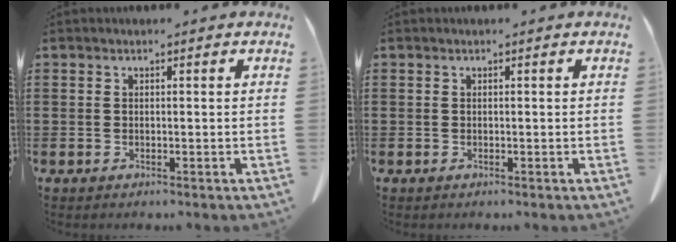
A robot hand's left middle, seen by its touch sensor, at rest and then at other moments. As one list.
[{"total": 0.0}]